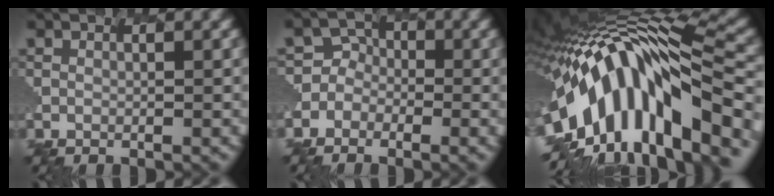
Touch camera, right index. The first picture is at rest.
{"total": 3.3, "force": [-2.0, 2.5, -0.9], "torque": [0.017, 0.013, -0.048]}
{"total": 12.1, "force": [-5.2, 5.7, 9.3], "torque": [-0.170, 0.028, -0.096]}